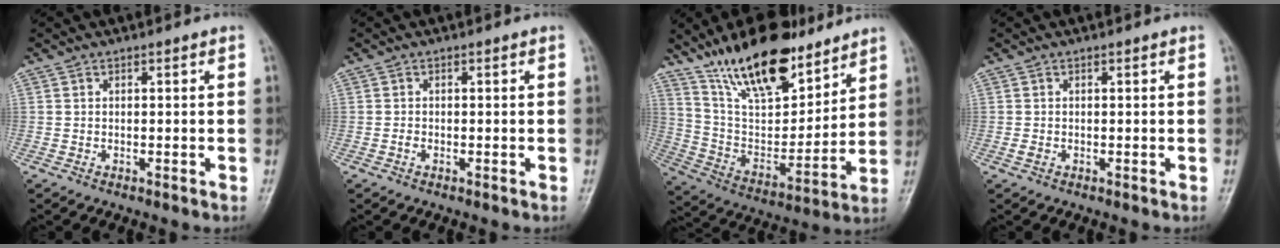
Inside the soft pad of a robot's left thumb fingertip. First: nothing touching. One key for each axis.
{"total": 0.7, "fx": -0.2, "fy": 0.4, "fz": 0.5, "tx": -0.008, "ty": 0.005, "tz": -0.004}
{"total": 21.8, "fx": 15.3, "fy": 8.7, "fz": 12.8, "tx": -0.169, "ty": -0.073, "tz": 0.275}
{"total": 1.0, "fx": -0.1, "fy": 0.6, "fz": 0.8, "tx": -0.011, "ty": 0.007, "tz": 0.002}